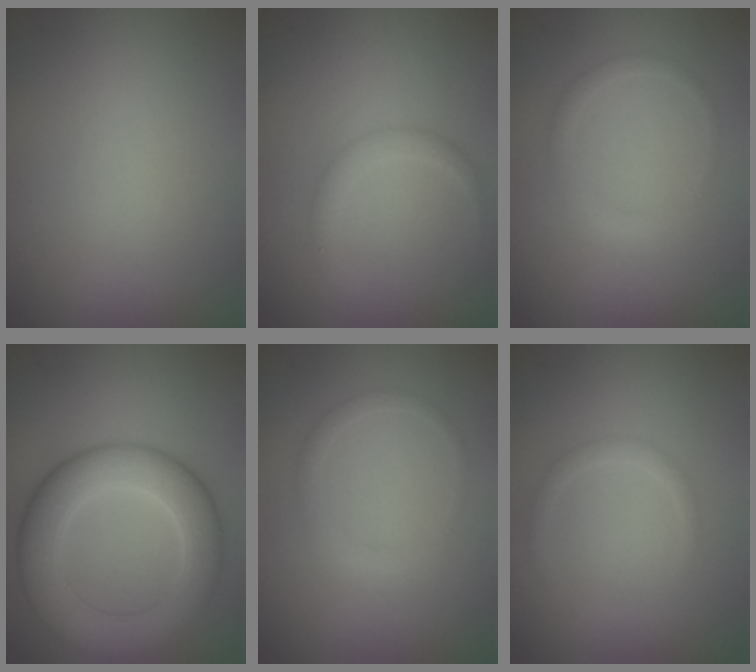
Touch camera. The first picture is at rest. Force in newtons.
{"total": 1.5, "press": 1.5, "slide": 0.1}
{"total": 1.2, "press": 1.2, "slide": 0.0}
{"total": 7.4, "press": 7.4, "slide": 0.2}
{"total": 1.2, "press": 1.2, "slide": 0.0}
{"total": 1.0, "press": 1.0, "slide": 0.0}